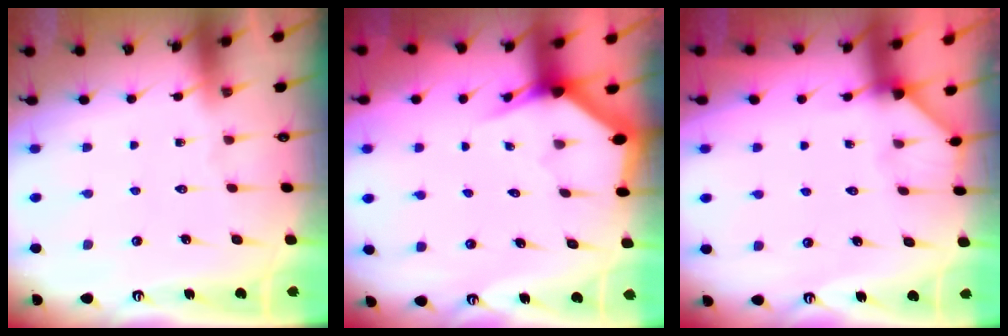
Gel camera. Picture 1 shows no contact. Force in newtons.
{"total": 2.9, "press": 2.9, "slide": 0.1}
{"total": 2.0, "press": 2.0, "slide": 0.3}